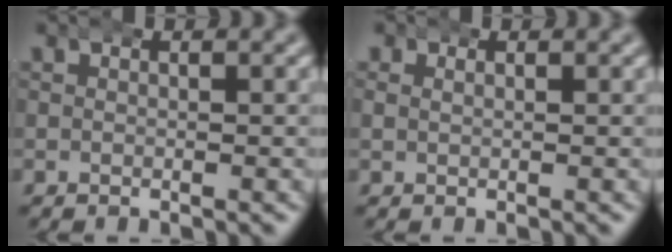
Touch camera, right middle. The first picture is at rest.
{"total": 1.0, "force": [0.4, 0.9, 0.3], "torque": [-0.007, 0.002, 0.003]}